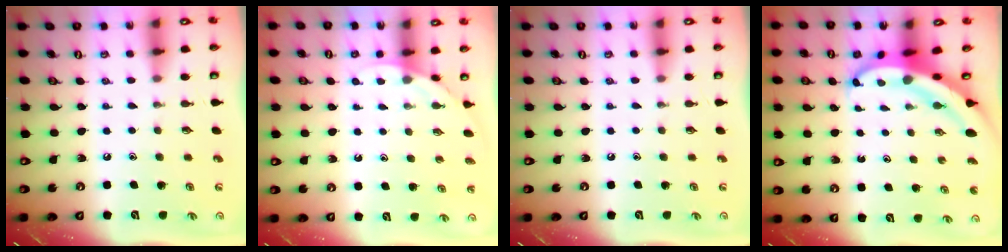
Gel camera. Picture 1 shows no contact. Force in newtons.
{"total": 3.6, "press": 3.6, "slide": 0.2}
{"total": 0.0}
{"total": 6.6, "press": 6.6, "slide": 0.9}